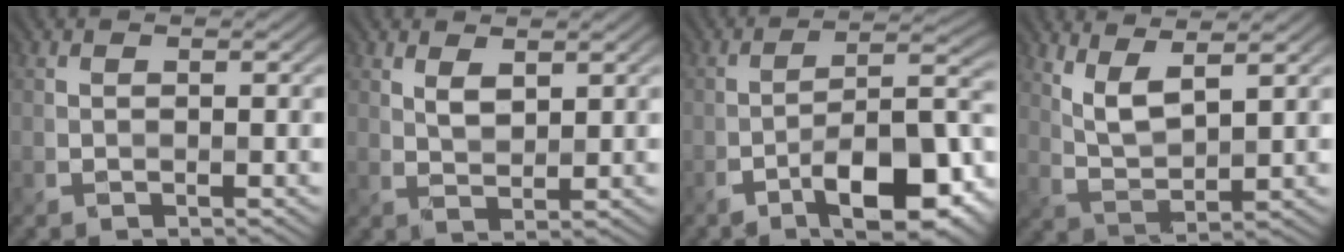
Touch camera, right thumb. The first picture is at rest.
{"total": 2.0, "force": [1.5, 0.7, 1.2], "torque": [-0.028, -0.003, 0.034]}
{"total": 12.8, "force": [-6.9, 4.4, 9.8], "torque": [-0.145, 0.004, -0.114]}
{"total": 5.2, "force": [3.5, 1.3, 3.7], "torque": [-0.087, -0.004, 0.077]}